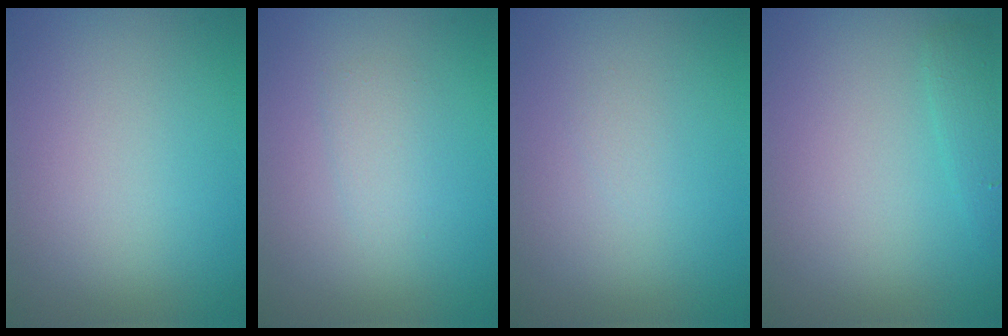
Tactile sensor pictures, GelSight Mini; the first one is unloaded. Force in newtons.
{"total": 1.3, "press": 1.3, "slide": 0.0}
{"total": 0.5, "press": 0.5, "slide": 0.1}
{"total": 1.2, "press": 1.2, "slide": 0.1}